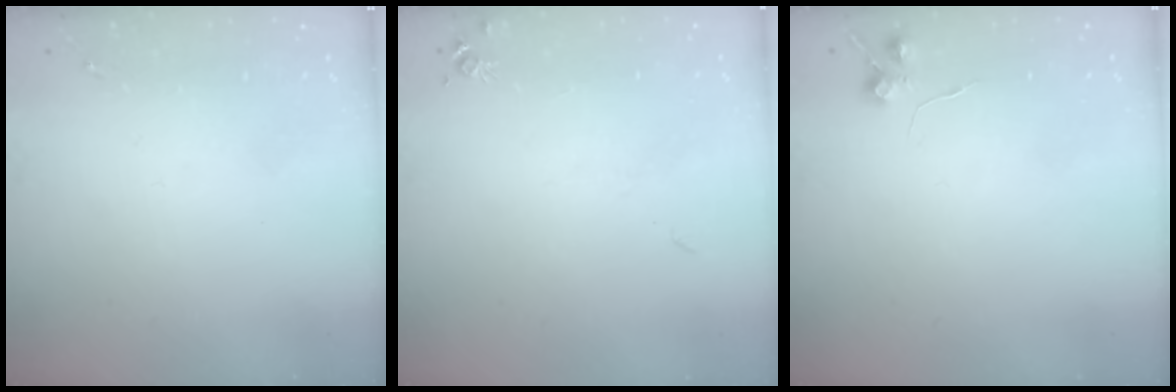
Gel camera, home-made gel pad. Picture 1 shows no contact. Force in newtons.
{"total": 5.2, "press": 5.2, "slide": 0.7}
{"total": 6.1, "press": 6.1, "slide": 0.8}